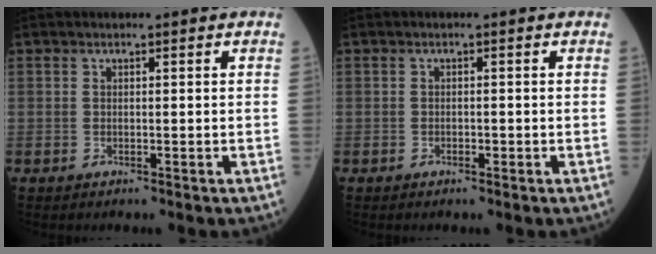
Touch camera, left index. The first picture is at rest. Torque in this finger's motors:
{"motor_torque": [-0.32, -0.01, -0.08, -0.01]}